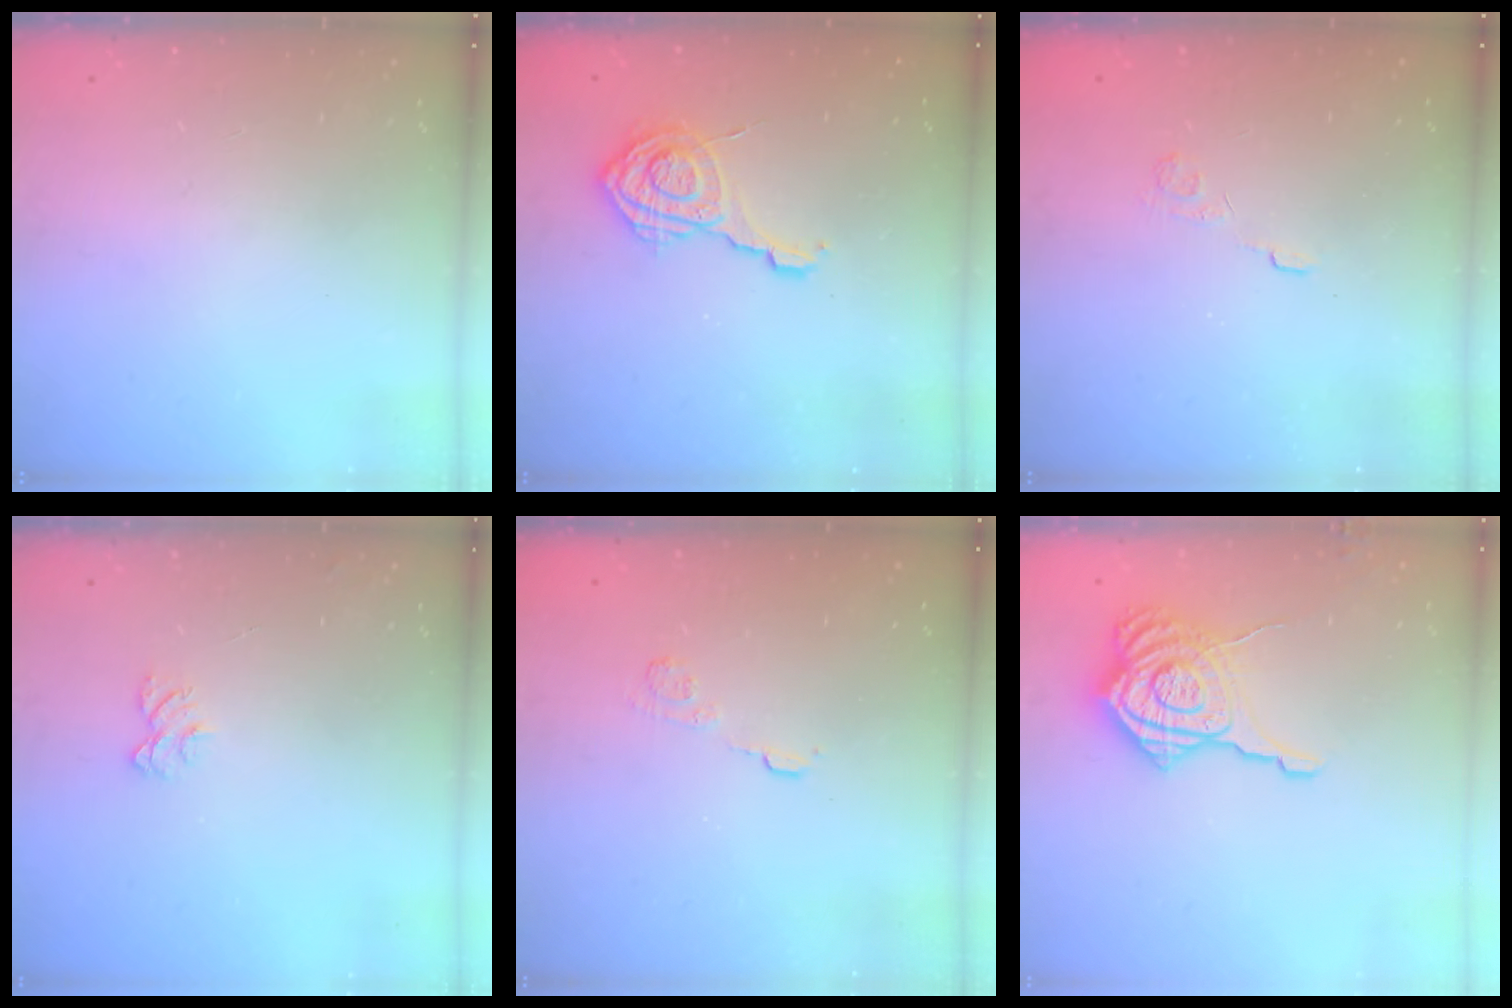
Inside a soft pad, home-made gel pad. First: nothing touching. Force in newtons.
{"total": 12.0, "press": 12.0, "slide": 0.4}
{"total": 2.4, "press": 1.9, "slide": 1.4}
{"total": 4.6, "press": 4.6, "slide": 0.3}
{"total": 6.0, "press": 5.9, "slide": 1.0}
{"total": 14.8, "press": 14.7, "slide": 1.5}